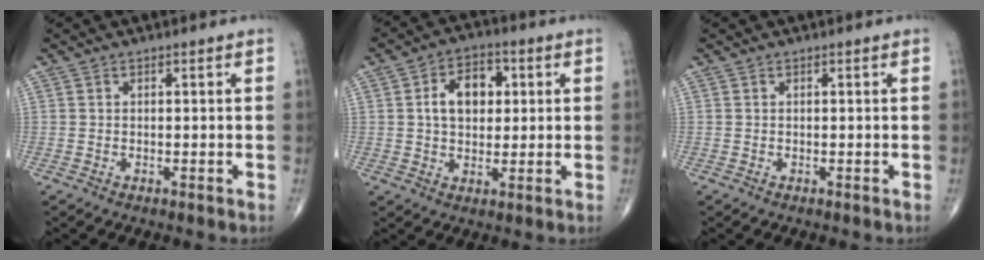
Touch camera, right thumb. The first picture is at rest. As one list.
[{"total": 8.6, "force": [1.2, 5.9, 6.1], "torque": [-0.078, 0.015, 0.014]}, {"total": 0.0}]